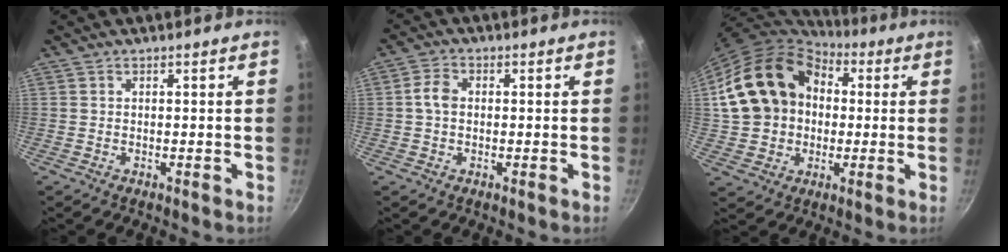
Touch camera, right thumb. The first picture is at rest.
{"total": 3.5, "force": [0.1, 2.6, 2.4], "torque": [-0.046, 0.009, -0.003]}
{"total": 19.8, "force": [3.0, 15.9, 11.5], "torque": [-0.189, 0.041, 0.058]}